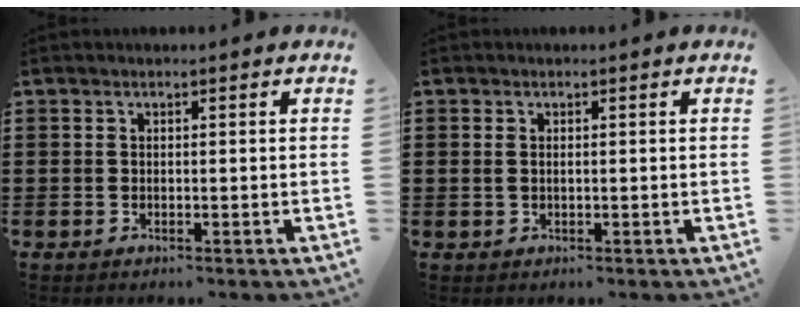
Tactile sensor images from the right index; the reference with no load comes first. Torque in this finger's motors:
{"motor_torque": [-0.21, 1.07, -0.04, -0.01]}